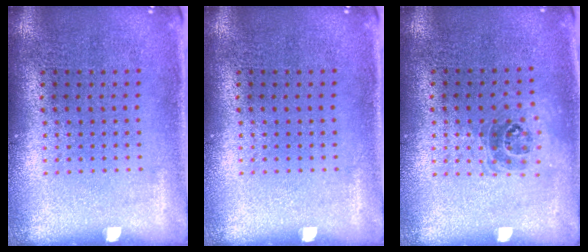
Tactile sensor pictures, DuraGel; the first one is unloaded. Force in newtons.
{"total": 0.0}
{"total": 1.1, "press": 0.9, "slide": 0.6}